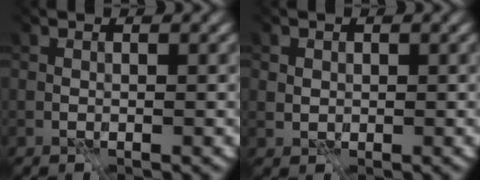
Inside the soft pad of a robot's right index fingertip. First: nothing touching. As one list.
[{"total": 1.4, "force": [0.5, 1.2, 0.4], "torque": [-0.016, -0.001, 0.012]}]